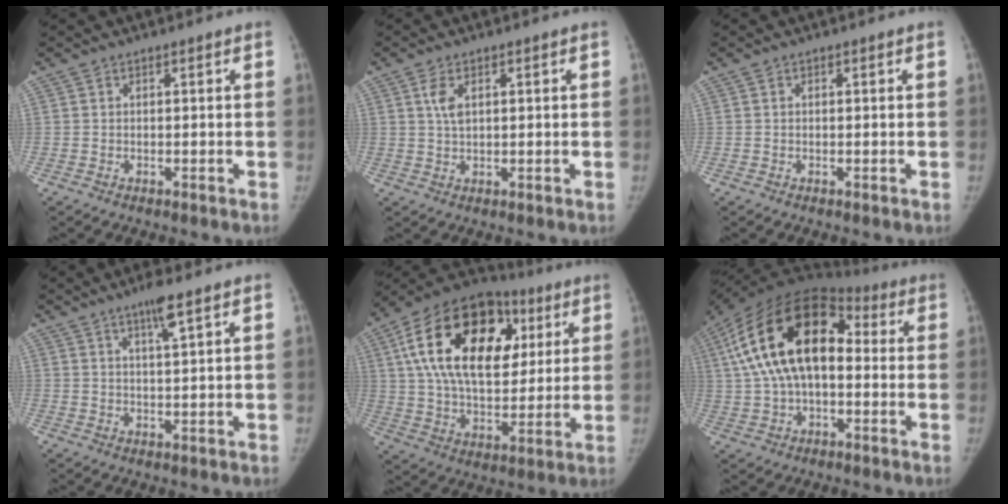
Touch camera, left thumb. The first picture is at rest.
{"total": 3.8, "force": [1.1, 2.2, 2.9], "torque": [-0.052, 0.004, 0.021]}
{"total": 0.8, "force": [0.1, 0.6, 0.5], "torque": [-0.003, 0.002, 0.000]}
{"total": 4.4, "force": [2.6, 0.2, 3.6], "torque": [-0.063, -0.011, 0.049]}
{"total": 27.6, "force": [8.5, 16.5, 20.5], "torque": [-0.346, 0.014, 0.139]}
{"total": 22.4, "force": [2.7, 13.0, 18.0], "torque": [-0.324, 0.041, 0.032]}